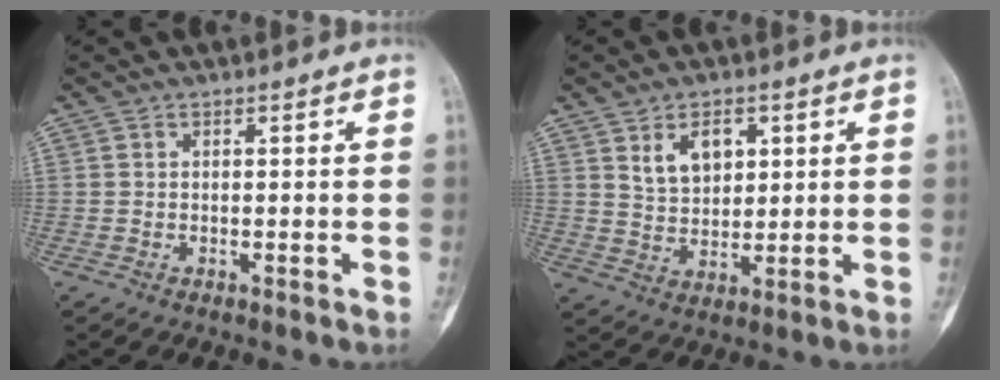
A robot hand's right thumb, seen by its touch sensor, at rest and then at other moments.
{"total": 7.0, "force": [2.9, 4.4, 4.6], "torque": [-0.057, -0.018, 0.058]}